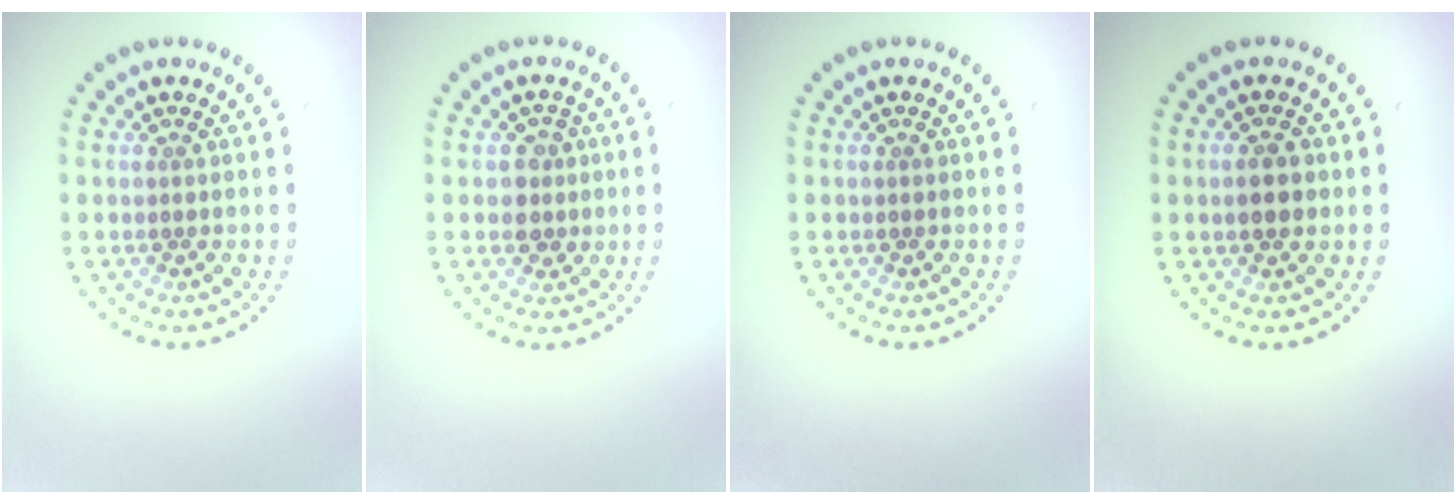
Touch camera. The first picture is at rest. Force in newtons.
{"total": 2.1, "press": 2.0, "slide": 0.8}
{"total": 0.0}
{"total": 2.4, "press": 2.4, "slide": 0.2}